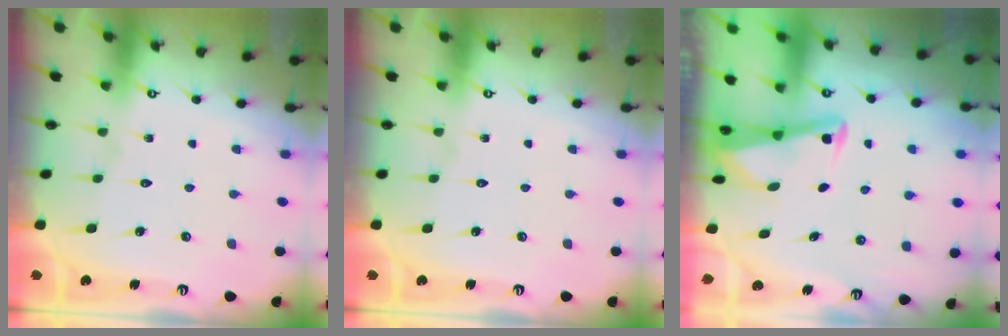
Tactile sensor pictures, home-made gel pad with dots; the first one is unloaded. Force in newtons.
{"total": 0.0}
{"total": 2.9, "press": 2.8, "slide": 0.4}